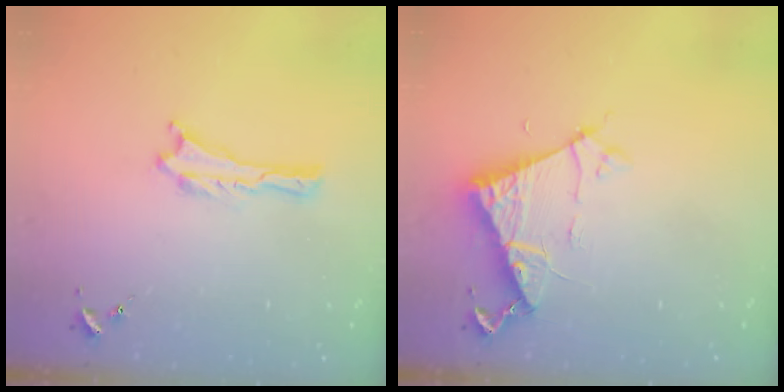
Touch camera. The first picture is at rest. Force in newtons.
{"total": 6.4, "press": 6.4, "slide": 0.6}